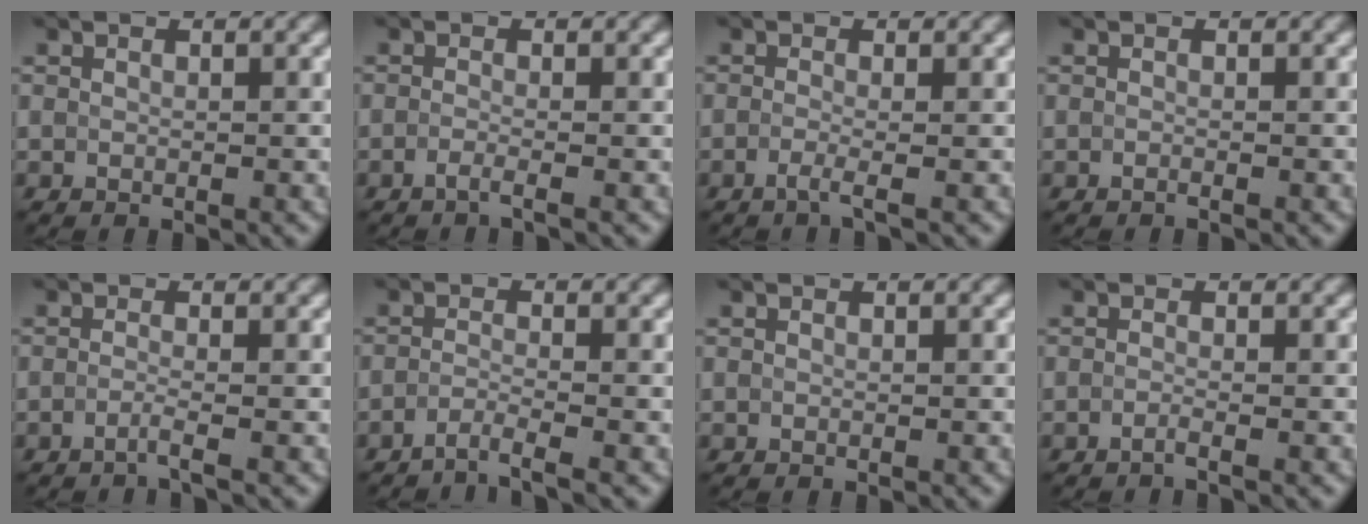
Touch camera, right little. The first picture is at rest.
{"total": 1.4, "force": [-1.4, -0.2, 0.2], "torque": [-0.003, -0.005, -0.026]}
{"total": 1.4, "force": [-1.3, -0.1, 0.6], "torque": [-0.012, -0.006, -0.024]}
{"total": 0.7, "force": [-0.7, 0.0, 0.1], "torque": [0.001, -0.010, -0.011]}
{"total": 1.5, "force": [-1.4, -0.3, 0.2], "torque": [-0.002, -0.002, -0.030]}
{"total": 2.3, "force": [-2.2, -0.4, 0.1], "torque": [0.000, 0.000, -0.048]}
{"total": 0.0}
{"total": 1.2, "force": [-1.2, -0.3, -0.1], "torque": [0.003, -0.004, -0.020]}